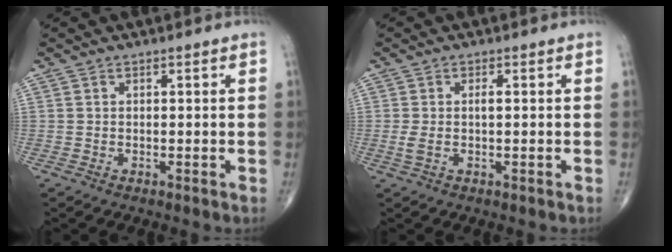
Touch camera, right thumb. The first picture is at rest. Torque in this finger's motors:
{"motor_torque": [1.45, 1.27, 0.54, -0.35, 0.02]}